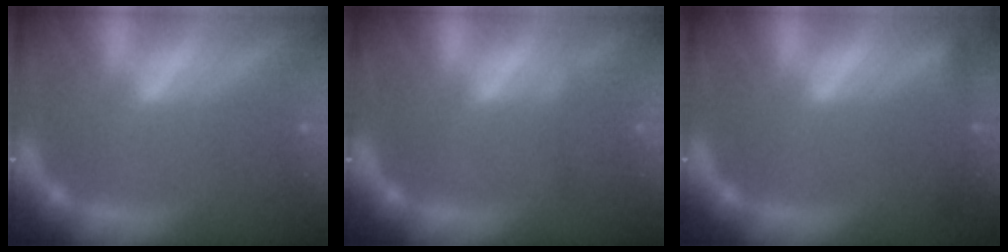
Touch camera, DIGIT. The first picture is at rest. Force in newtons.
{"total": 0.9}
{"total": 2.4}